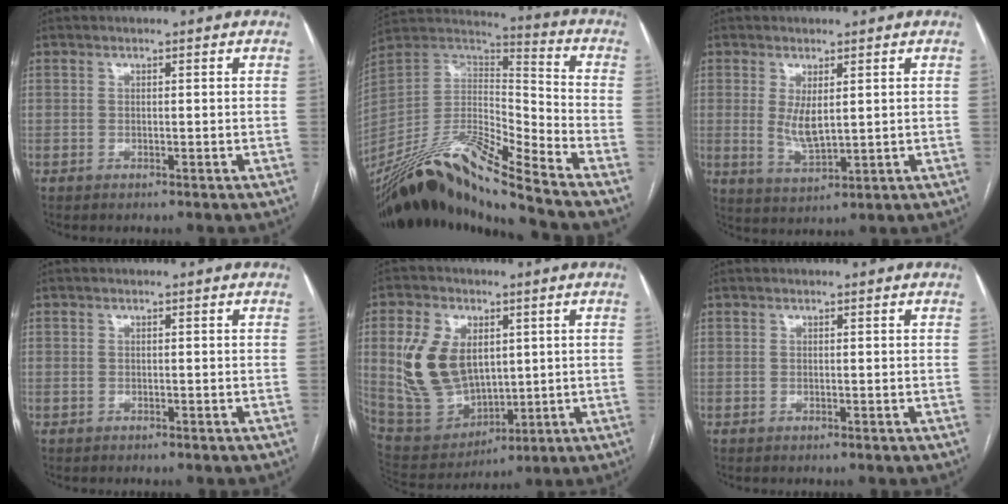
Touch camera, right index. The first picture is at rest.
{"total": 22.3, "force": [-18.2, 0.5, 12.9], "torque": [-0.278, -0.002, -0.341]}
{"total": 4.7, "force": [0.9, 1.6, 4.4], "torque": [-0.089, -0.014, 0.027]}
{"total": 0.5, "force": [-0.4, 0.3, 0.0], "torque": [-0.009, 0.002, -0.006]}
{"total": 14.2, "force": [2.8, 9.4, 10.4], "torque": [-0.227, 0.014, 0.073]}
{"total": 0.0}